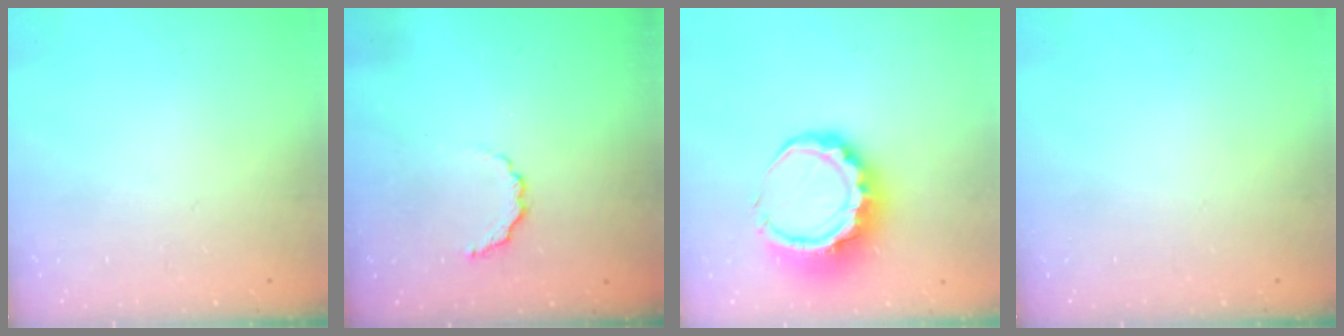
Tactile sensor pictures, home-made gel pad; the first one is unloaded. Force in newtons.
{"total": 4.7, "press": 4.6, "slide": 1.1}
{"total": 11.0, "press": 10.8, "slide": 2.1}
{"total": 0.0}